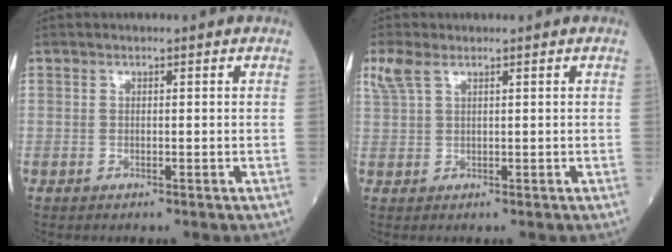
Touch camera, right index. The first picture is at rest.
{"total": 2.7, "force": [1.7, 1.1, 1.9], "torque": [-0.060, 0.022, 0.044]}